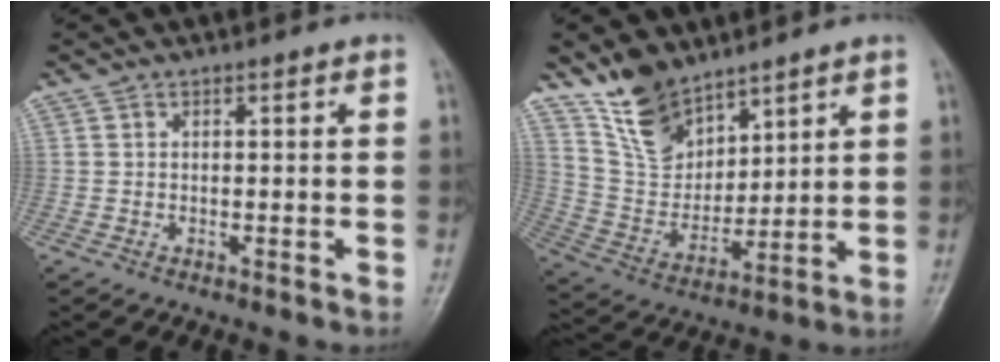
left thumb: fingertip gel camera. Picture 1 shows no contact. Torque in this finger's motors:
{"motor_torque": [0.89, -0.51, 1.18, -1.02, 0.05]}